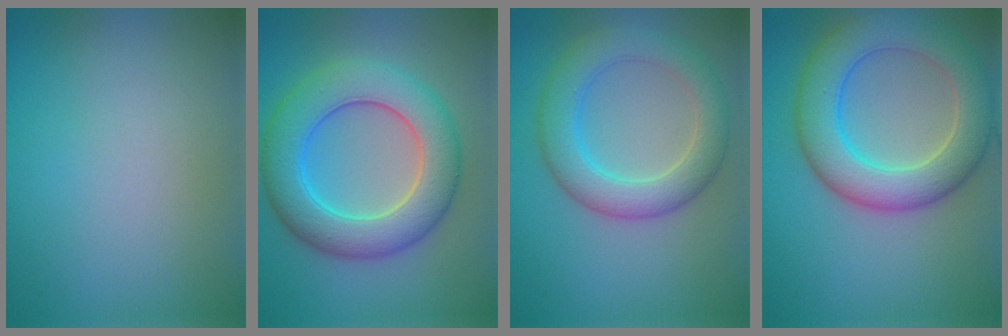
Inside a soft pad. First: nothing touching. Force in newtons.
{"total": 8.2, "press": 8.2, "slide": 0.3}
{"total": 5.5, "press": 5.5, "slide": 0.1}
{"total": 7.8, "press": 7.8, "slide": 0.6}